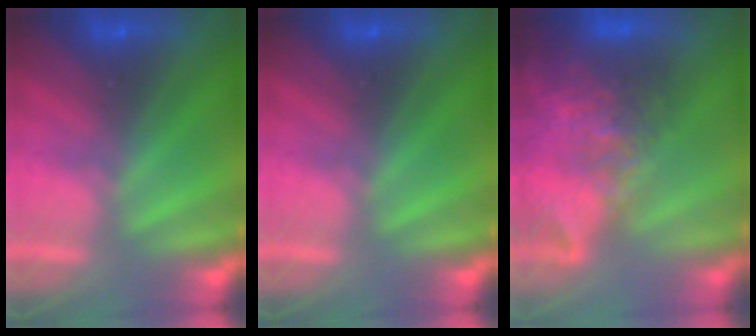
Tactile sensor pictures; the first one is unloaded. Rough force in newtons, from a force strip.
{"total": 0.0}
{"total": 9.0}